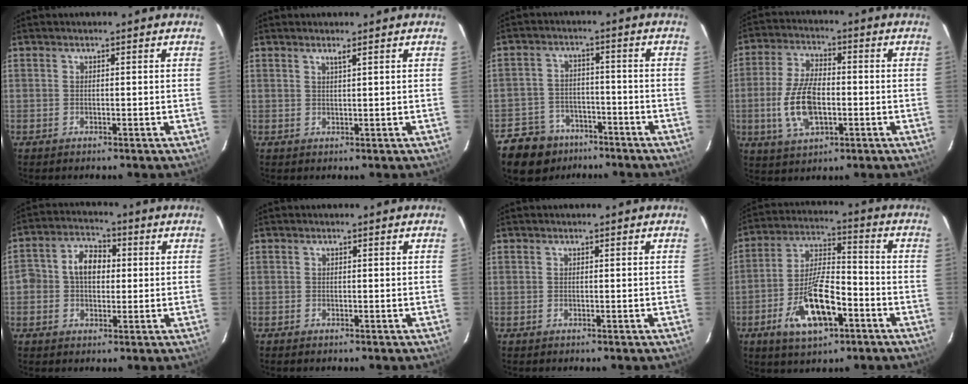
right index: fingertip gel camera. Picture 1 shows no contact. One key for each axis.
{"total": 1.0, "fx": 0.7, "fy": -0.2, "fz": 0.7, "tx": -0.010, "ty": -0.001, "tz": 0.011}
{"total": 11.3, "fx": -7.6, "fy": 7.8, "fz": 2.9, "tx": -0.086, "ty": 0.015, "tz": -0.107}
{"total": 11.4, "fx": -2.2, "fy": 5.9, "fz": 9.6, "tx": -0.200, "ty": 0.001, "tz": -0.036}
{"total": 6.9, "fx": 0.3, "fy": 5.3, "fz": 4.5, "tx": -0.083, "ty": 0.026, "tz": 0.004}
{"total": 0.0}
{"total": 0.0}
{"total": 13.9, "fx": -6.2, "fy": 5.3, "fz": 11.2, "tx": -0.226, "ty": 0.002, "tz": -0.106}